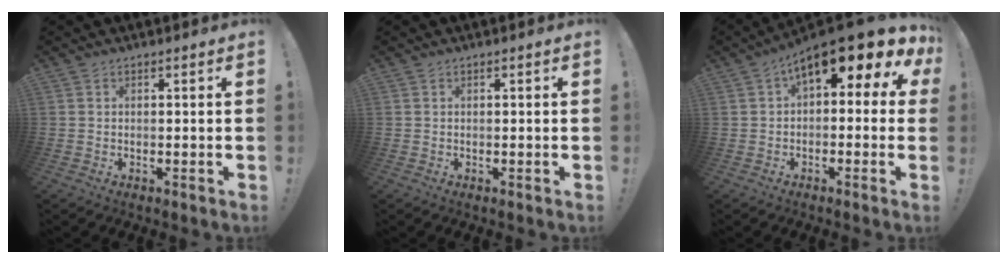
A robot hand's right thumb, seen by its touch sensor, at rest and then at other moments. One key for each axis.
{"total": 0.0}
{"total": 10.0, "fx": 4.6, "fy": 3.5, "fz": 8.2, "tx": -0.113, "ty": -0.034, "tz": 0.073}